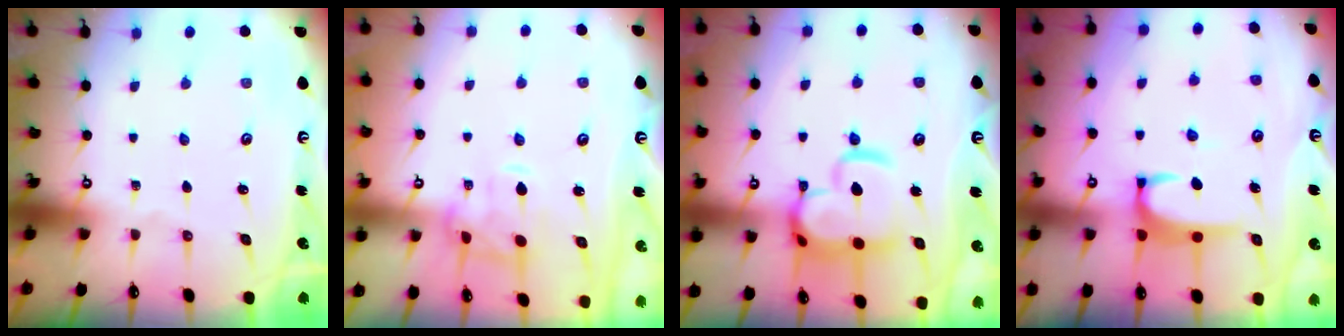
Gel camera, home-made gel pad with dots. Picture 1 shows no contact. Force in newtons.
{"total": 1.3, "press": 1.2, "slide": 0.4}
{"total": 8.3, "press": 8.1, "slide": 1.5}
{"total": 3.2, "press": 3.2, "slide": 0.3}